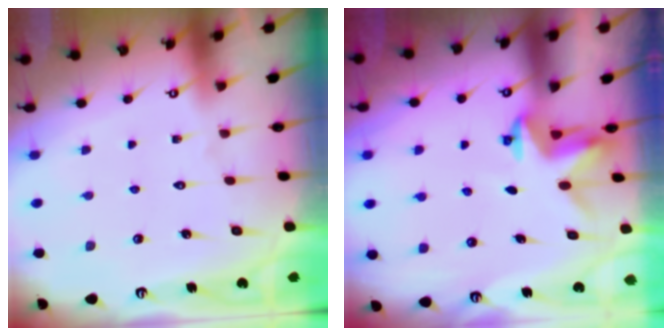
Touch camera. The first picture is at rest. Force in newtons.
{"total": 2.9, "press": 2.9, "slide": 0.1}